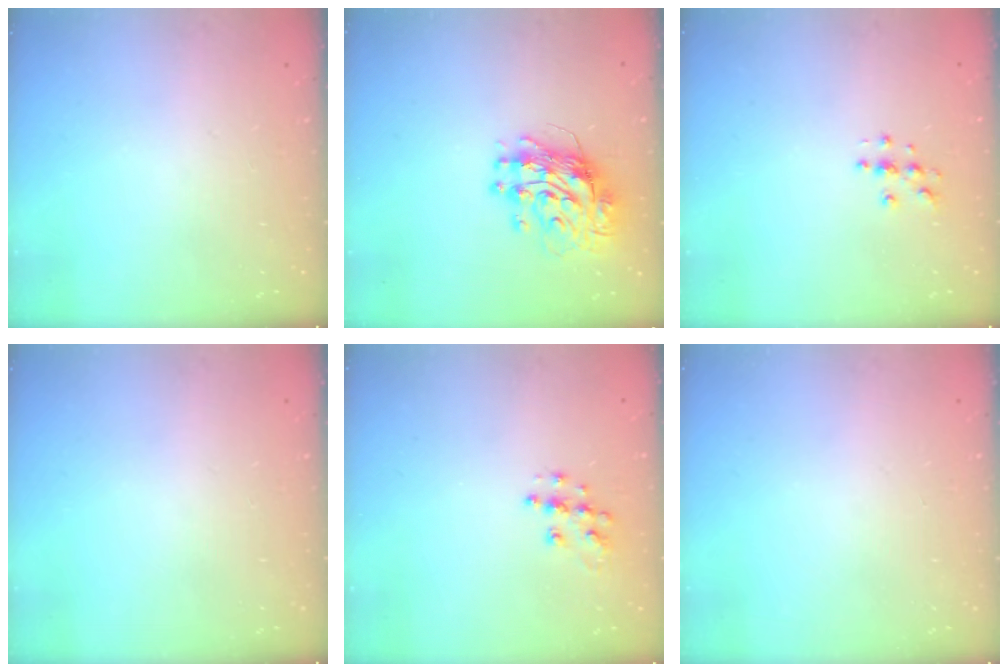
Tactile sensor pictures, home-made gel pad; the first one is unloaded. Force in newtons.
{"total": 11.6, "press": 11.6, "slide": 1.2}
{"total": 4.6, "press": 4.6, "slide": 0.4}
{"total": 0.0}
{"total": 8.5, "press": 8.5, "slide": 0.4}
{"total": 0.0}